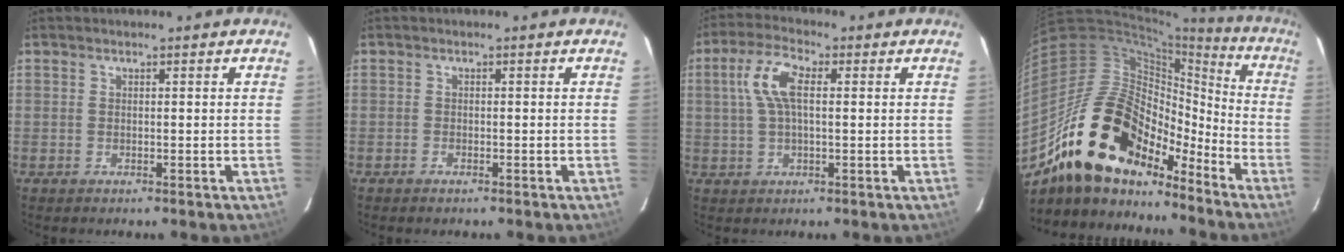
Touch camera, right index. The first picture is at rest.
{"total": 0.8, "force": [-0.7, 0.3, 0.2], "torque": [-0.007, 0.000, -0.013]}
{"total": 7.4, "force": [1.5, 2.8, 6.6], "torque": [-0.139, 0.018, 0.029]}
{"total": 22.9, "force": [-16.4, 11.0, 11.6], "torque": [-0.214, 0.010, -0.285]}